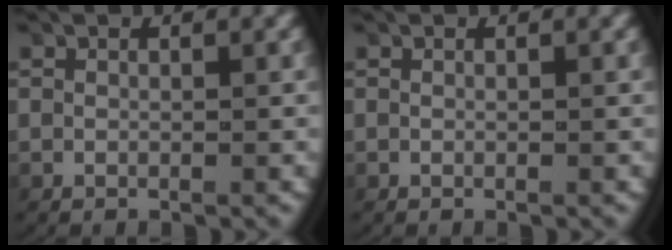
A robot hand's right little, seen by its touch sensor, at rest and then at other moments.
{"total": 0.0}